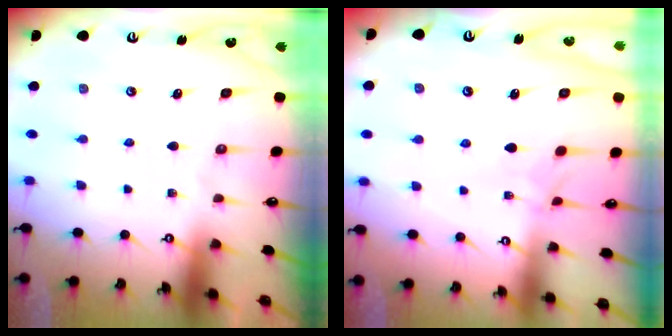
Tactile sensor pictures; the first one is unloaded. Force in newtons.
{"total": 2.1, "press": 2.1, "slide": 0.4}